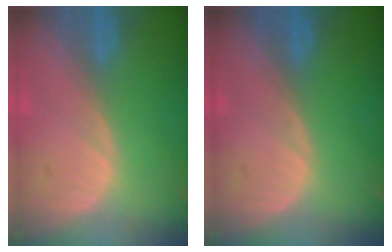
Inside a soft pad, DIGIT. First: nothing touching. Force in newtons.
{"total": 0.0}